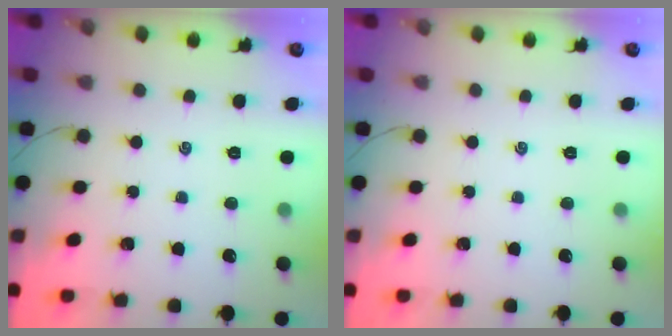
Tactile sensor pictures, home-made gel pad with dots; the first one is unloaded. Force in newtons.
{"total": 0.0}